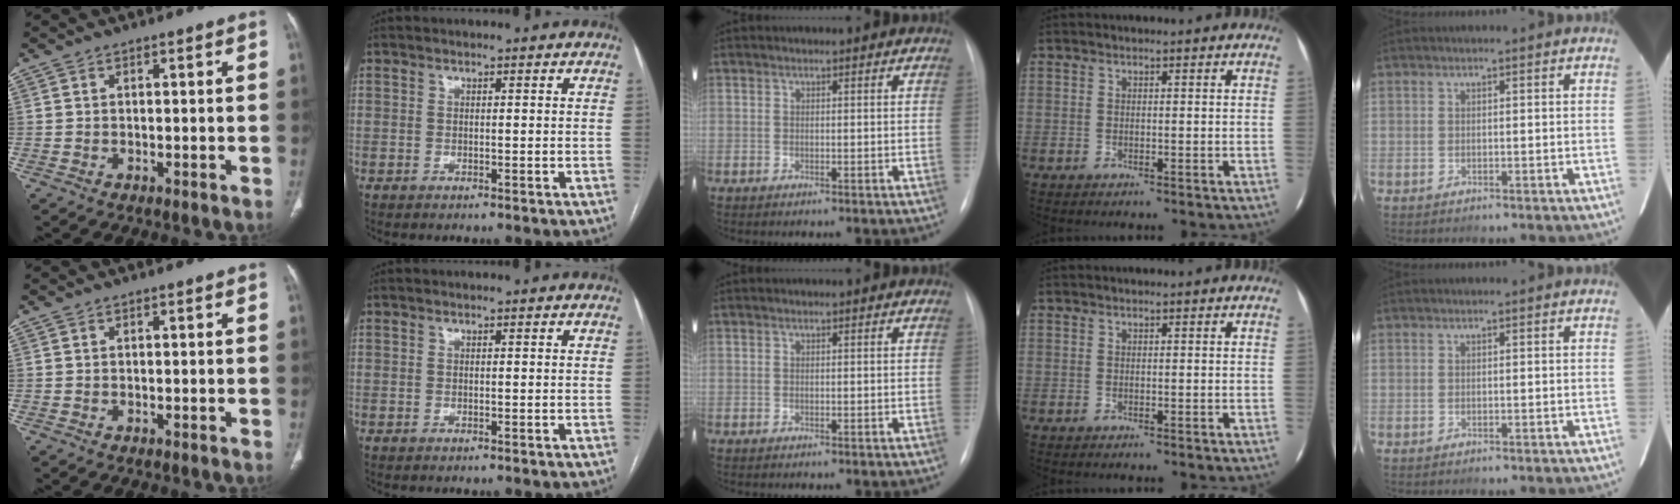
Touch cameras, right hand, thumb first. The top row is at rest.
{}